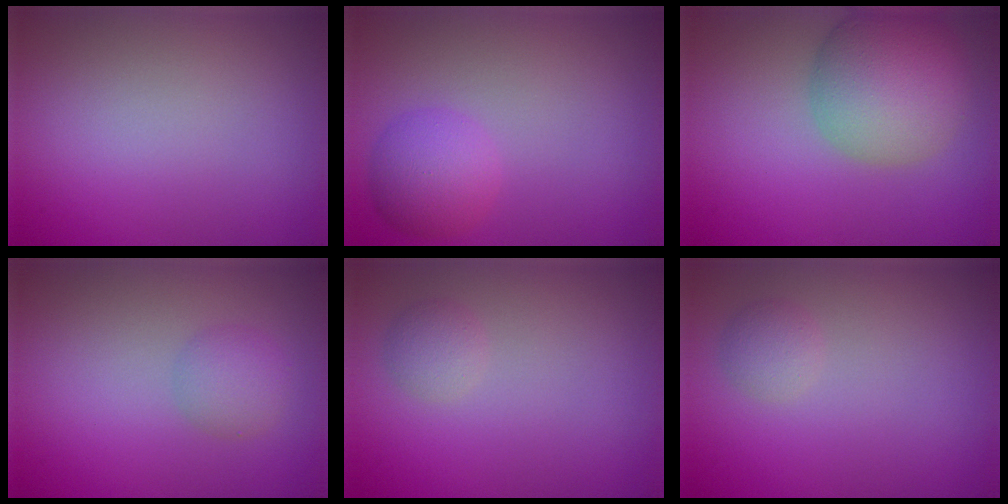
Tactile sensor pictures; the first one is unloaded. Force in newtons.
{"total": 3.1, "press": 3.1, "slide": 0.2}
{"total": 7.3, "press": 7.3, "slide": 0.4}
{"total": 2.0, "press": 2.0, "slide": 0.1}
{"total": 1.3, "press": 1.3, "slide": 0.1}
{"total": 1.3, "press": 1.3, "slide": 0.1}